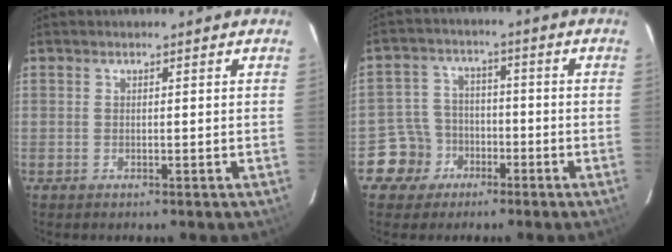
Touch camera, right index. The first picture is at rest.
{"total": 7.1, "force": [-3.6, 6.1, 0.3], "torque": [-0.026, 0.029, -0.061]}